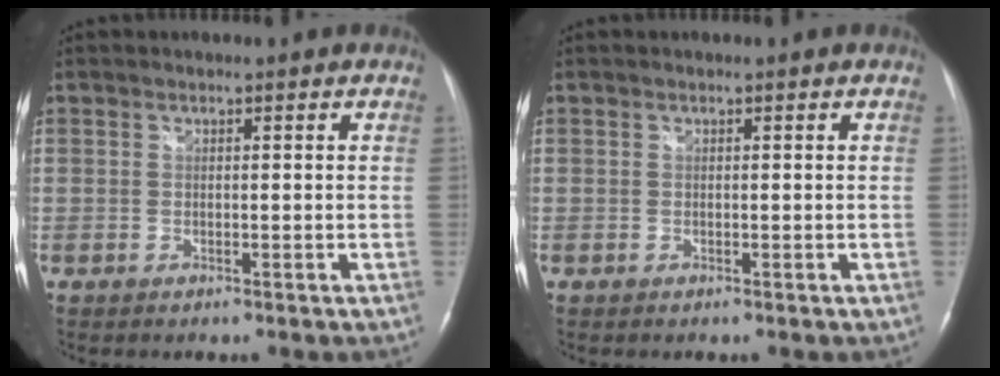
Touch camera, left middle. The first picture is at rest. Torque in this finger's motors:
{"motor_torque": [-0.06, -0.05, 0.01, 0.01]}